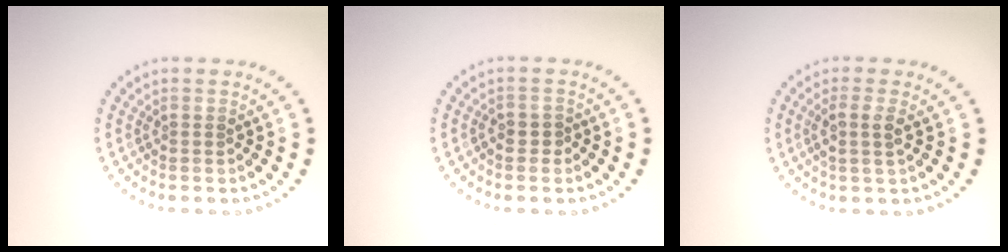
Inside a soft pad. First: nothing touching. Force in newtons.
{"total": 0.9, "press": 0.8, "slide": 0.5}
{"total": 2.0, "press": 1.8, "slide": 1.0}